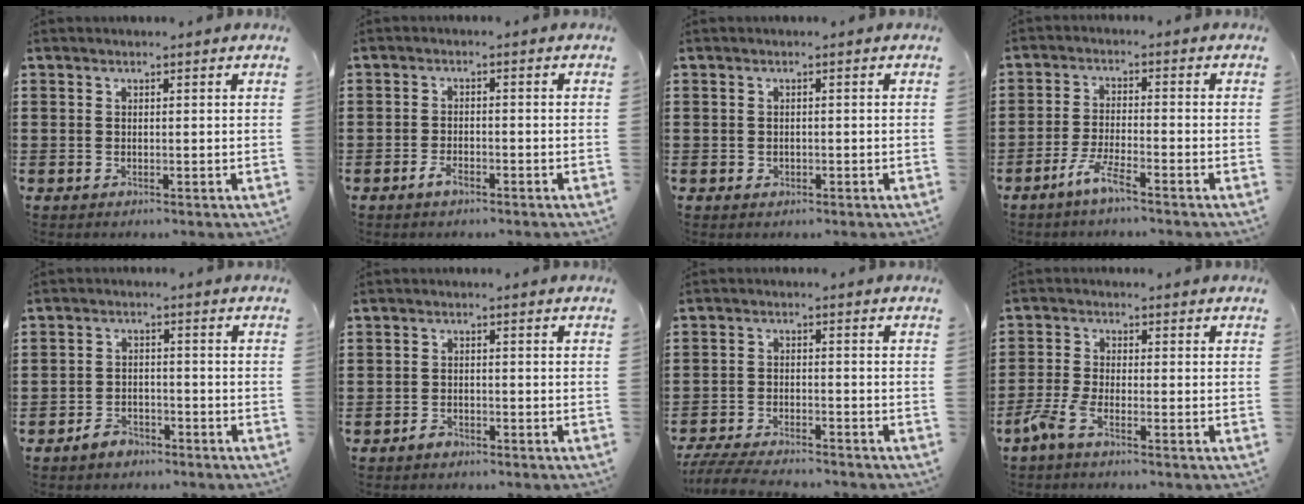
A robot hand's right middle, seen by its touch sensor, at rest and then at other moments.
{"total": 2.4, "force": [-1.6, 0.8, 1.6], "torque": [-0.037, -0.003, -0.033]}
{"total": 0.6, "force": [-0.1, 0.5, 0.3], "torque": [-0.009, 0.001, -0.002]}
{"total": 4.8, "force": [-3.4, 0.4, 3.3], "torque": [-0.075, -0.007, -0.065]}
{"total": 3.0, "force": [-2.6, 1.3, 0.7], "torque": [-0.017, 0.004, -0.052]}
{"total": 1.6, "force": [-1.4, 0.7, 0.5], "torque": [-0.013, -0.001, -0.028]}
{"total": 5.1, "force": [-4.9, 0.4, 1.5], "torque": [-0.035, -0.004, -0.098]}
{"total": 3.7, "force": [-2.4, 0.8, 2.7], "torque": [-0.081, -0.008, -0.054]}